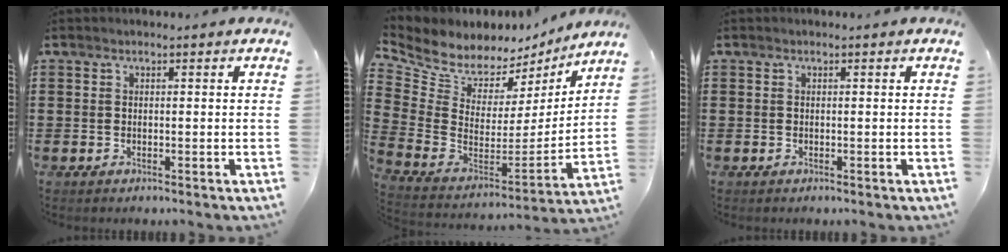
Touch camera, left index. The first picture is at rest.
{"total": 6.9, "force": [6.0, 3.4, 1.0], "torque": [-0.065, -0.050, 0.107]}
{"total": 0.0}